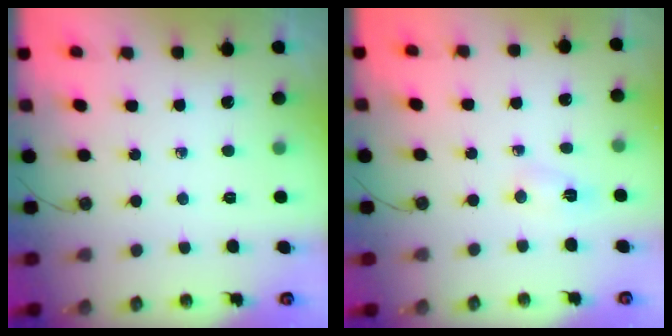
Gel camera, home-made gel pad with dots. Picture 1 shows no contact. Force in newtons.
{"total": 3.0, "press": 1.8, "slide": 2.4}